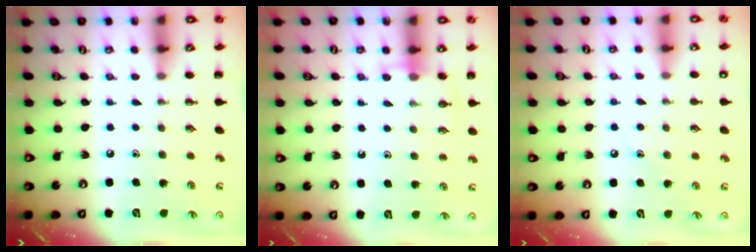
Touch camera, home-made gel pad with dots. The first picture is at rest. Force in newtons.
{"total": 5.2, "press": 5.0, "slide": 1.1}
{"total": 7.1, "press": 7.0, "slide": 1.2}